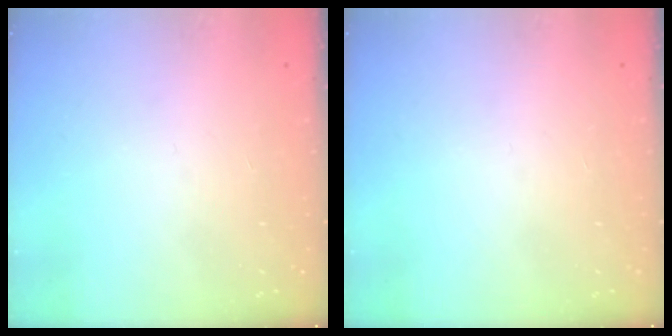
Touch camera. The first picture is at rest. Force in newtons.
{"total": 0.0}